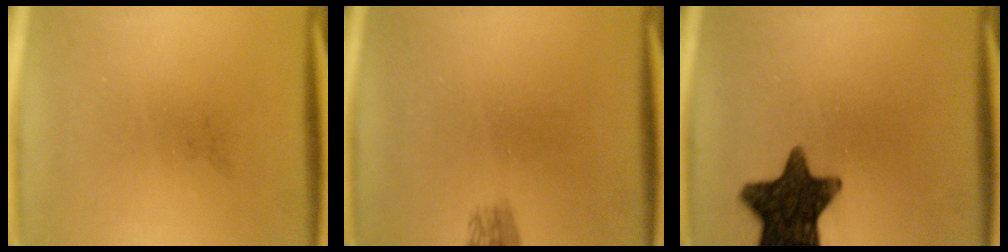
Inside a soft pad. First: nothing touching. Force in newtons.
{"total": 1.6}
{"total": 13.7}